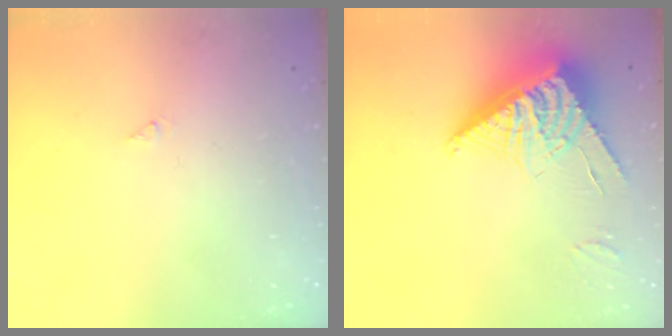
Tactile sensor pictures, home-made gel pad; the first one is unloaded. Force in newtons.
{"total": 14.4, "press": 14.3, "slide": 1.5}